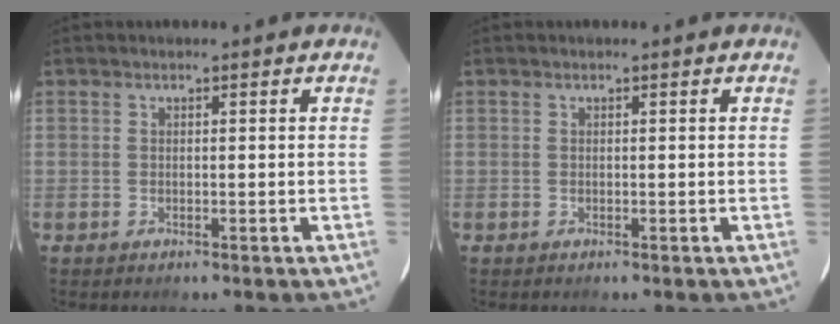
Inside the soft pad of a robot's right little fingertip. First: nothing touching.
{"total": 0.0}